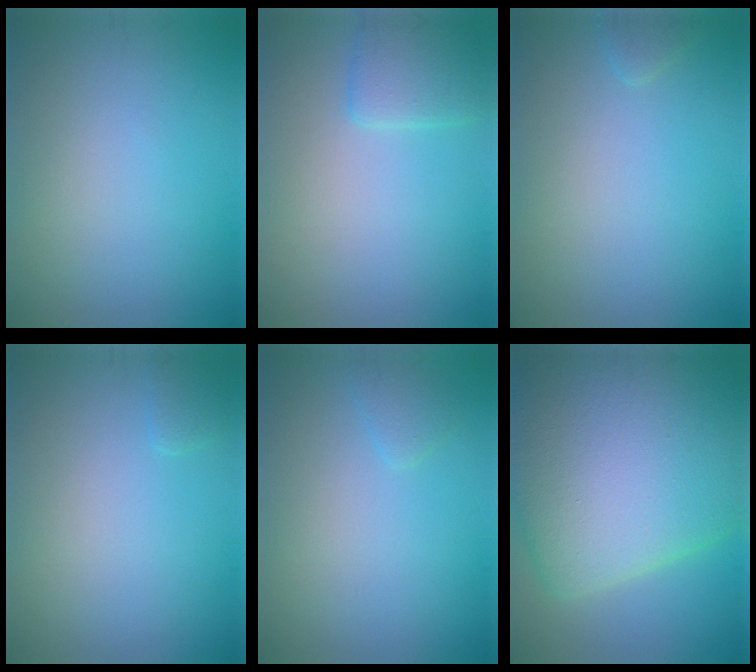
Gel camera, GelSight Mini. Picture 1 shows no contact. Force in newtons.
{"total": 2.4, "press": 2.3, "slide": 0.2}
{"total": 0.7, "press": 0.7, "slide": 0.1}
{"total": 0.8, "press": 0.8, "slide": 0.1}
{"total": 0.9, "press": 0.9, "slide": 0.1}
{"total": 15.9, "press": 15.9, "slide": 1.0}